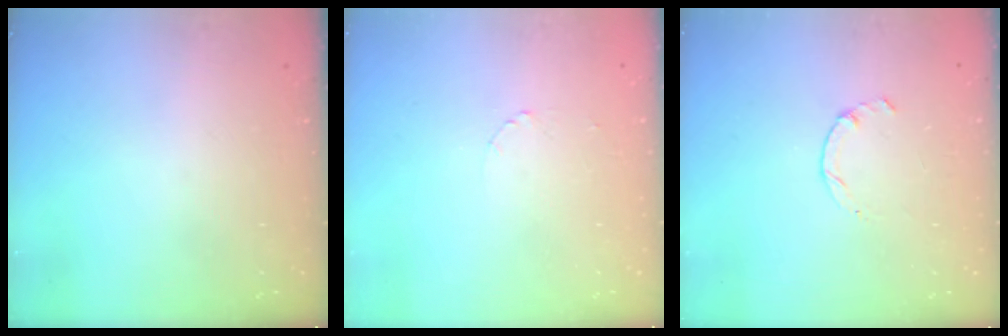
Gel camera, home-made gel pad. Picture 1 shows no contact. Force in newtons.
{"total": 1.3, "press": 1.3, "slide": 0.1}
{"total": 1.3, "press": 1.2, "slide": 0.4}